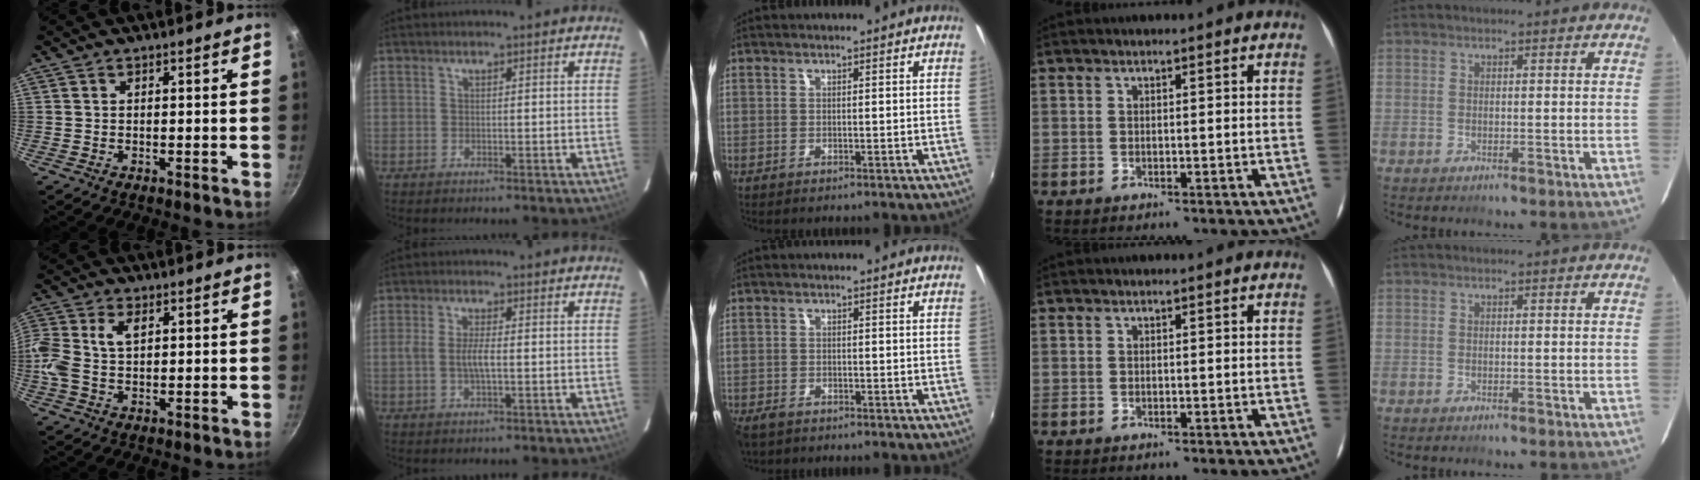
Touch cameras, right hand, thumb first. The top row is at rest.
{"thumb": {"total": 7.7, "force": [1.2, 4.7, 5.9], "torque": [-0.128, 0.015, 0.016]}, "index": {"total": 3.5, "force": [-0.4, 0.9, 3.4], "torque": [-0.066, 0.001, -0.006]}, "middle": {"total": 3.2, "force": [-2.4, 1.6, 1.3], "torque": [-0.036, -0.012, -0.045]}}